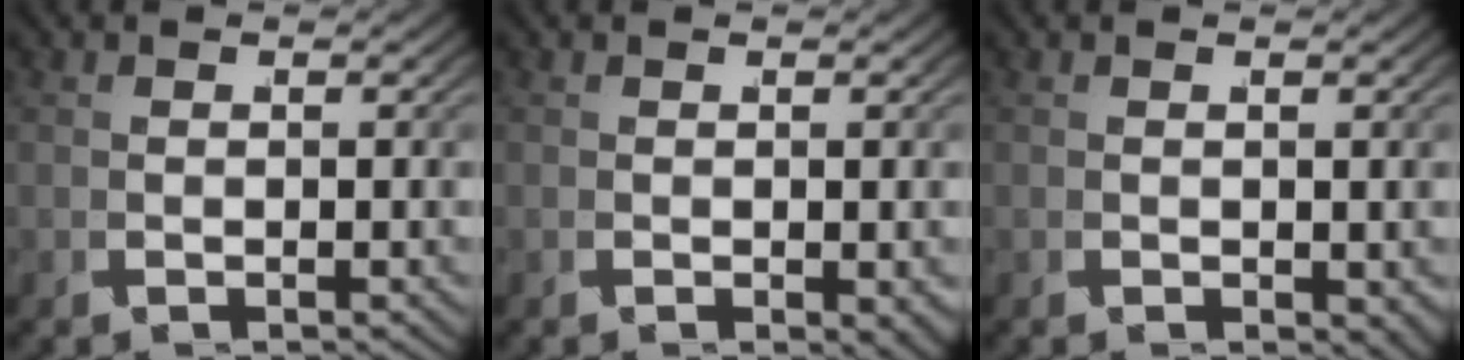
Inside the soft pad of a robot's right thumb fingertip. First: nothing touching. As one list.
[{"total": 1.5, "force": [-0.3, 0.7, 1.3], "torque": [-0.016, -0.007, 0.001]}, {"total": 1.1, "force": [0.1, 0.7, 0.9], "torque": [-0.008, -0.007, 0.006]}]